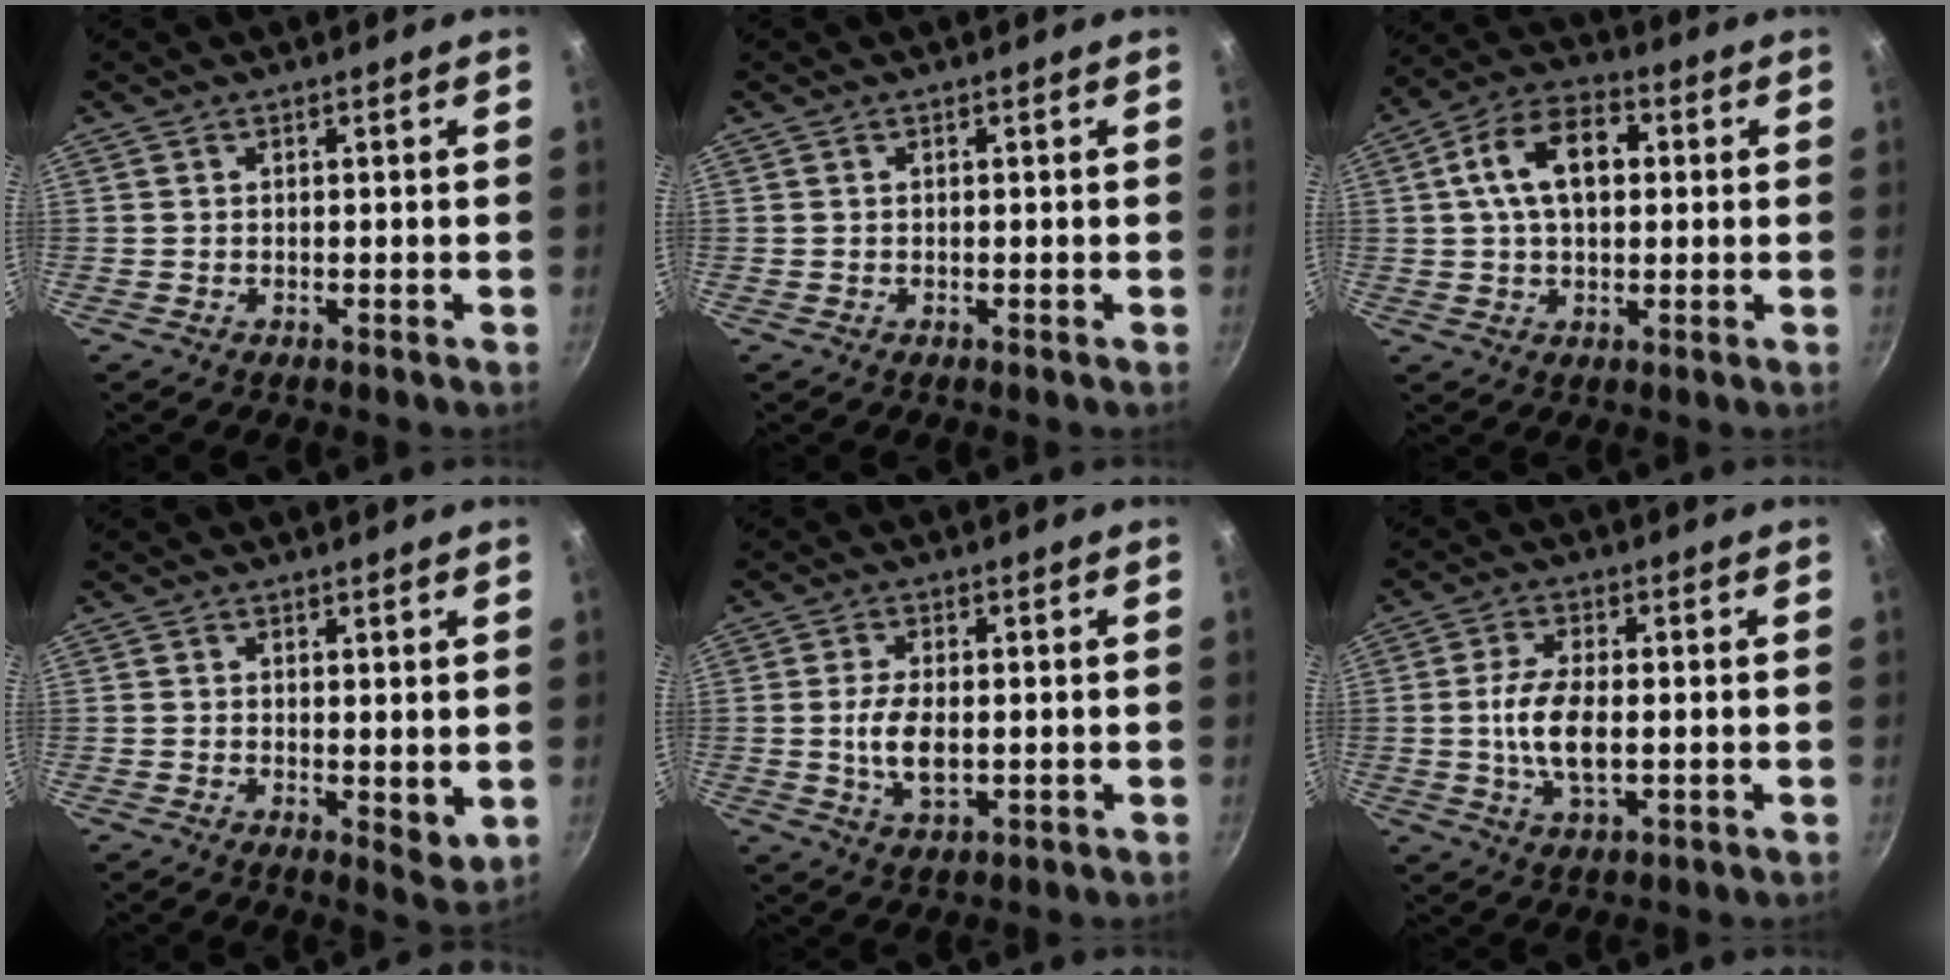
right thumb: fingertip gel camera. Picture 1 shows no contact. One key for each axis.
{"total": 0.0}
{"total": 12.7, "fx": 2.3, "fy": 7.9, "fz": 9.7, "tx": -0.143, "ty": 0.023, "tz": 0.026}
{"total": 4.2, "fx": 0.5, "fy": 2.0, "fz": 3.6, "tx": -0.052, "ty": -0.016, "tz": 0.010}
{"total": 6.8, "fx": -0.4, "fy": 3.6, "fz": 5.8, "tx": -0.115, "ty": -0.002, "tz": -0.004}
{"total": 8.8, "fx": -0.6, "fy": 4.0, "fz": 7.8, "tx": -0.153, "ty": 0.003, "tz": -0.013}